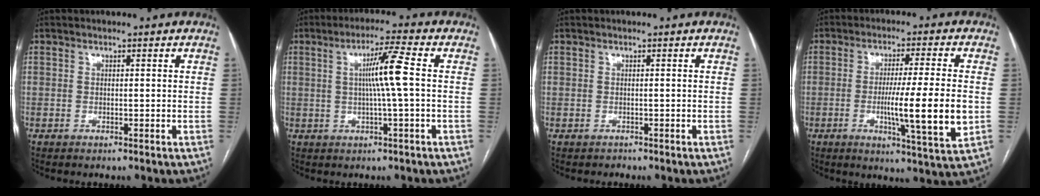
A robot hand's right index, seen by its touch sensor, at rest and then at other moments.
{"total": 6.8, "force": [0.7, -0.9, 6.7], "torque": [-0.116, 0.004, 0.012]}
{"total": 0.6, "force": [-0.4, 0.5, -0.2], "torque": [-0.003, 0.003, -0.009]}
{"total": 12.4, "force": [-1.9, -0.5, 12.2], "torque": [-0.197, -0.023, -0.035]}